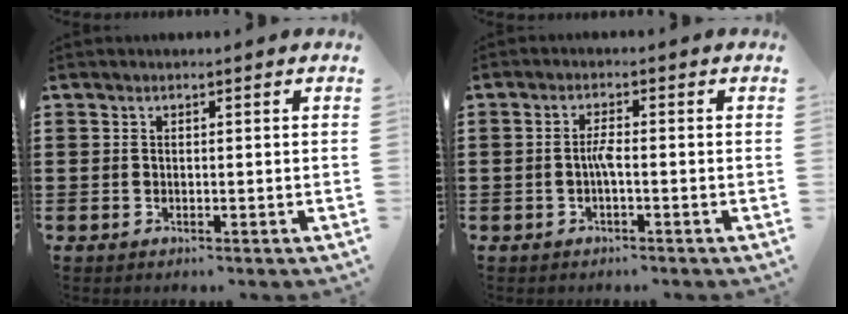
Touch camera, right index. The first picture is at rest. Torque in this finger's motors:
{"motor_torque": [0.52, -0.43, 0.07, 0.08]}